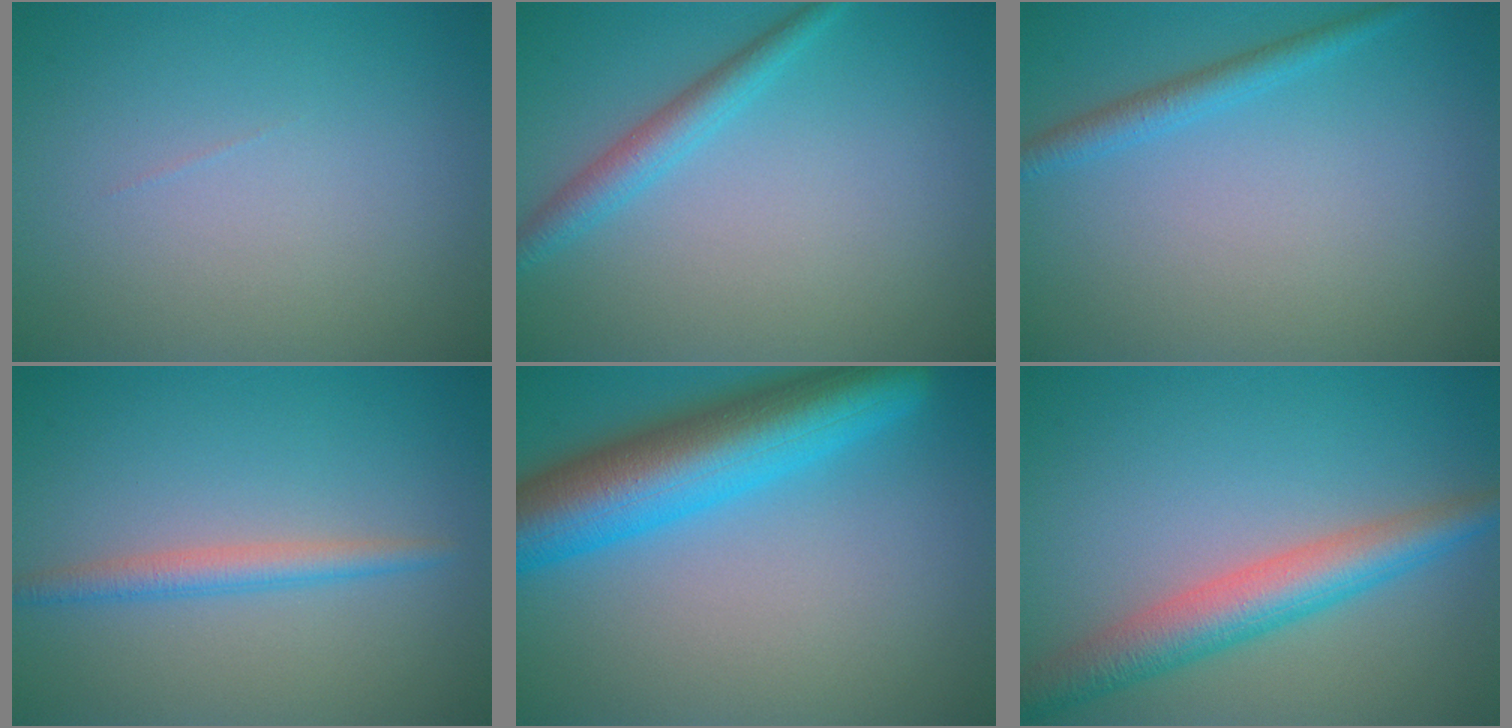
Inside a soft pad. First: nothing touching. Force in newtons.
{"total": 2.5, "press": 2.5, "slide": 0.0}
{"total": 1.9, "press": 1.9, "slide": 0.1}
{"total": 2.2, "press": 2.2, "slide": 0.0}
{"total": 9.9, "press": 9.9, "slide": 0.4}
{"total": 5.4, "press": 5.4, "slide": 0.1}